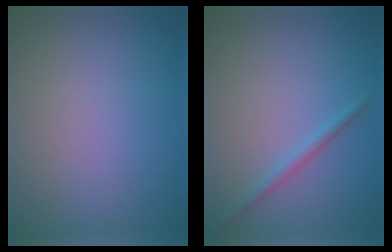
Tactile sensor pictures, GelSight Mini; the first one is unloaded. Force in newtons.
{"total": 1.3, "press": 1.3, "slide": 0.0}